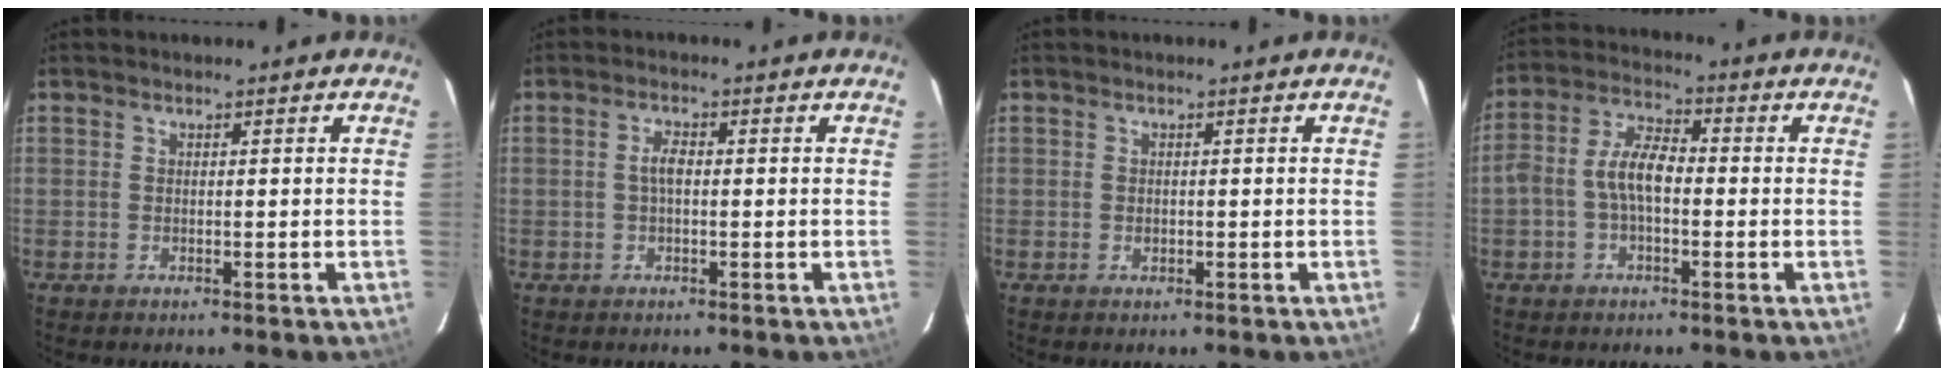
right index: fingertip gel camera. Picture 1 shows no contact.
{"total": 2.4, "force": [0.0, 1.0, 2.2], "torque": [-0.045, 0.006, -0.001]}
{"total": 0.7, "force": [-0.1, 0.7, 0.3], "torque": [-0.003, 0.001, -0.001]}
{"total": 7.1, "force": [-1.2, 3.7, 5.9], "torque": [-0.125, 0.022, -0.026]}